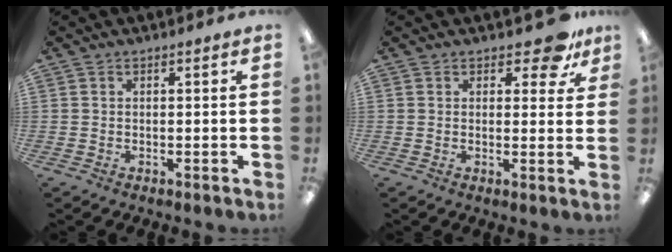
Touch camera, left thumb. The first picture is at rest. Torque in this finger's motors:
{"motor_torque": [0.73, 0.37, 0.44, -0.10, 0.00]}